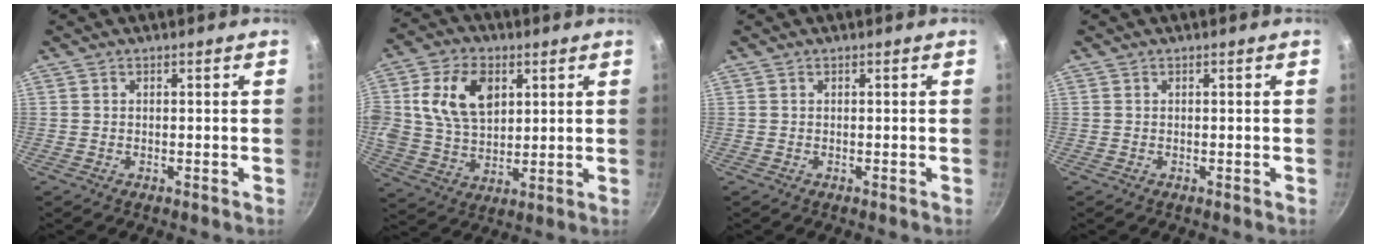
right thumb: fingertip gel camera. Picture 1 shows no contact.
{"total": 14.3, "force": [4.1, 9.8, 9.7], "torque": [-0.159, -0.004, 0.074]}
{"total": 0.0}
{"total": 0.0}